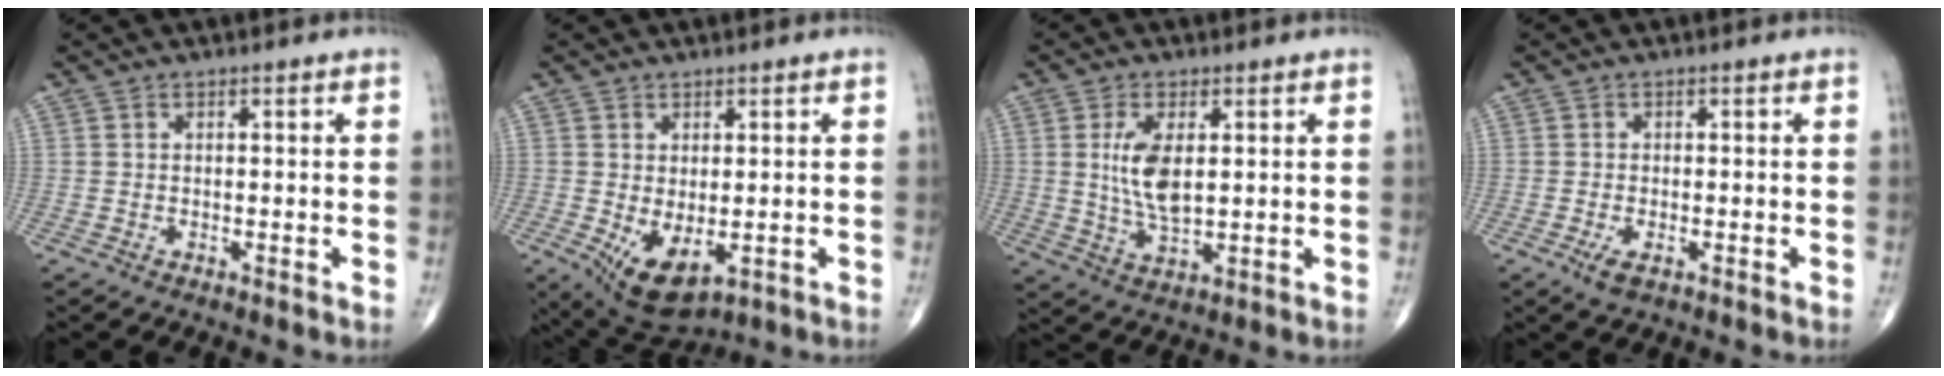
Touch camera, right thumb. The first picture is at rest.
{"total": 7.8, "force": [-1.5, 4.1, 6.4], "torque": [-0.096, -0.012, -0.004]}
{"total": 8.3, "force": [1.5, 3.8, 7.2], "torque": [-0.137, -0.013, 0.035]}
{"total": 2.6, "force": [-1.2, 1.1, 2.1], "torque": [-0.040, -0.004, -0.021]}